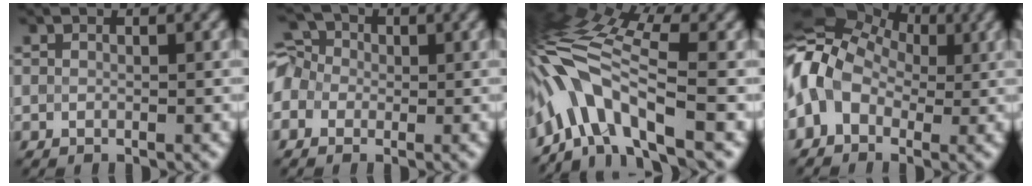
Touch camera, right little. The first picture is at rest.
{"total": 7.4, "force": [0.8, 6.3, 3.8], "torque": [-0.080, 0.038, -0.037]}
{"total": 9.6, "force": [-4.1, 3.6, 7.8], "torque": [-0.143, 0.021, -0.089]}
{"total": 8.7, "force": [-0.2, 6.6, 5.6], "torque": [-0.108, 0.023, -0.026]}